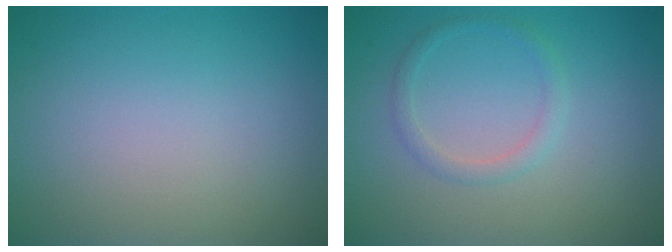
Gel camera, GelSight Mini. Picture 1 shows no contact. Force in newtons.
{"total": 1.5, "press": 1.5, "slide": 0.1}